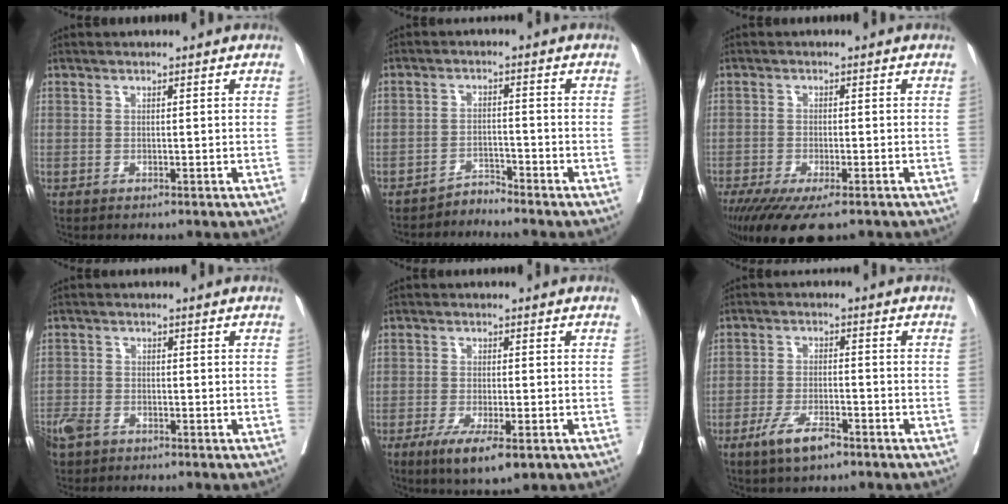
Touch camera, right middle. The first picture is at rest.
{"total": 2.5, "force": [-2.4, -0.3, -0.6], "torque": [0.018, -0.010, -0.040]}
{"total": 11.3, "force": [-8.3, 2.8, 7.2], "torque": [-0.113, -0.020, -0.130]}
{"total": 4.9, "force": [-3.6, 2.5, 2.0], "torque": [-0.042, -0.002, -0.069]}
{"total": 7.2, "force": [-4.1, 1.8, 5.7], "torque": [-0.091, -0.015, -0.062]}
{"total": 5.8, "force": [-3.9, 1.5, 4.1], "torque": [-0.083, -0.005, -0.068]}